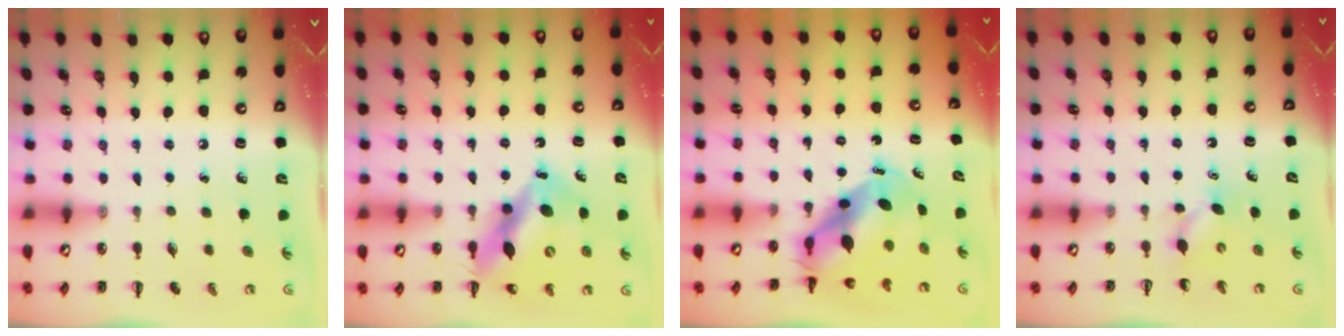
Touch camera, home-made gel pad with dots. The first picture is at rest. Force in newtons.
{"total": 12.8, "press": 12.4, "slide": 3.2}
{"total": 8.0, "press": 7.7, "slide": 2.0}
{"total": 3.5, "press": 3.3, "slide": 1.0}